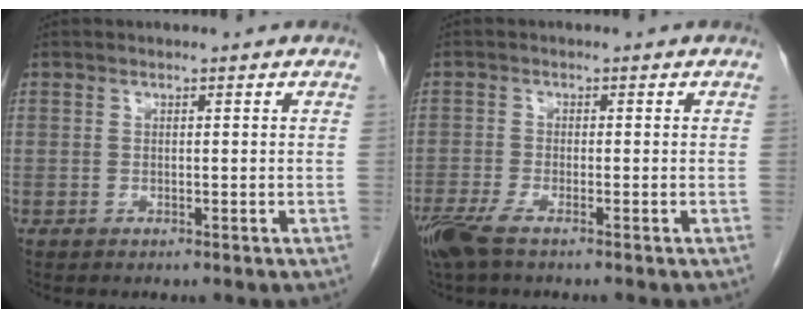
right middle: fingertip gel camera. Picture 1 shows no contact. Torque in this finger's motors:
{"motor_torque": [-0.36, -0.28, 0.06, 0.04]}